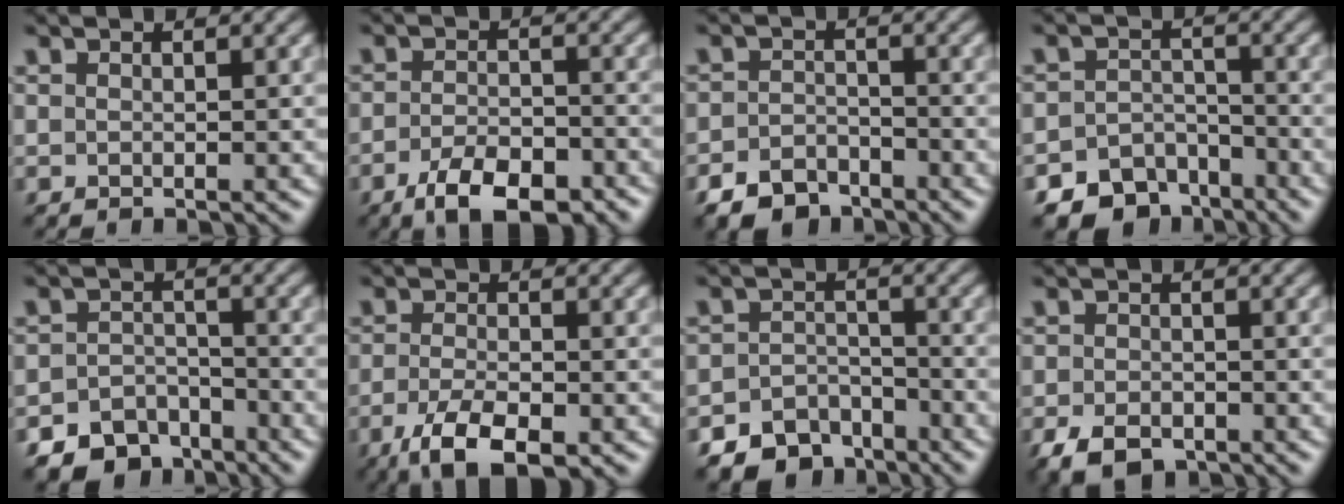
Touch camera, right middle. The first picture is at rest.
{"total": 6.2, "force": [-4.2, 2.5, 3.9], "torque": [-0.066, -0.003, -0.069]}
{"total": 3.7, "force": [-2.9, 2.0, 1.0], "torque": [-0.017, 0.000, -0.061]}
{"total": 9.7, "force": [-7.4, 6.1, 1.2], "torque": [-0.009, -0.033, -0.111]}
{"total": 7.5, "force": [-5.8, 4.6, 1.1], "torque": [-0.001, -0.017, -0.086]}
{"total": 5.6, "force": [-3.4, 2.0, 4.1], "torque": [-0.086, -0.011, -0.061]}
{"total": 6.6, "force": [-5.3, 3.8, 1.0], "torque": [-0.003, -0.012, -0.075]}
{"total": 3.9, "force": [-2.7, 2.2, 1.9], "torque": [-0.036, -0.004, -0.051]}